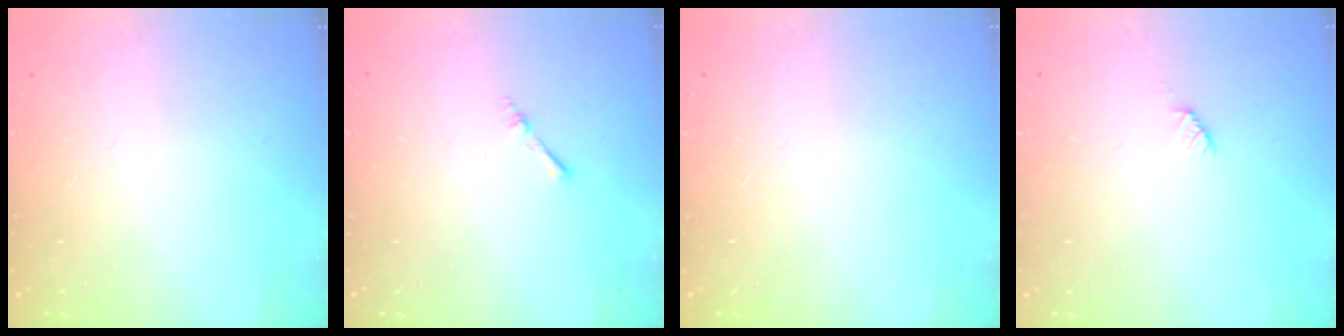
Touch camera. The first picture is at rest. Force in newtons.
{"total": 1.7, "press": 1.7, "slide": 0.3}
{"total": 0.0}
{"total": 4.3, "press": 4.3, "slide": 0.6}